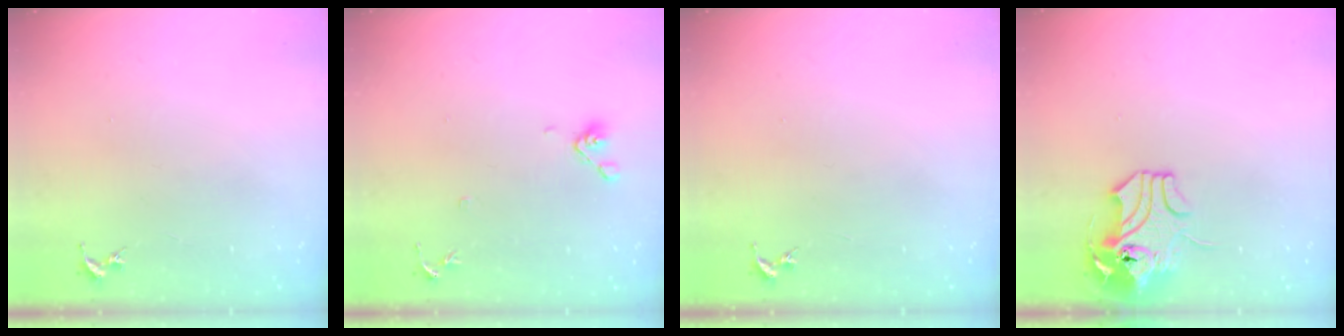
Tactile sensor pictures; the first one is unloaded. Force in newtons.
{"total": 7.6, "press": 7.3, "slide": 2.0}
{"total": 0.0}
{"total": 11.0, "press": 10.8, "slide": 1.9}